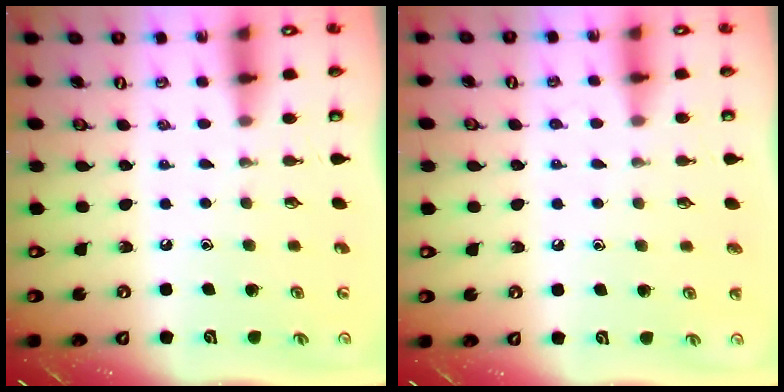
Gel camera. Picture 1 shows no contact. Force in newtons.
{"total": 5.0, "press": 5.0, "slide": 0.6}